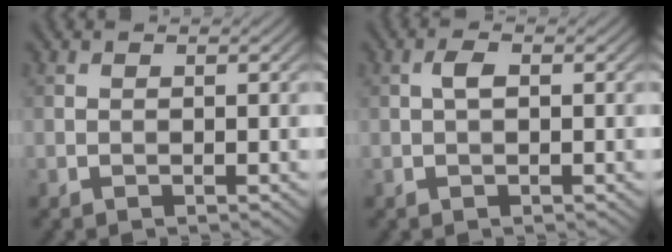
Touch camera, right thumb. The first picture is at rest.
{"total": 1.6, "force": [0.1, 0.6, 1.4], "torque": [-0.031, 0.006, -0.001]}